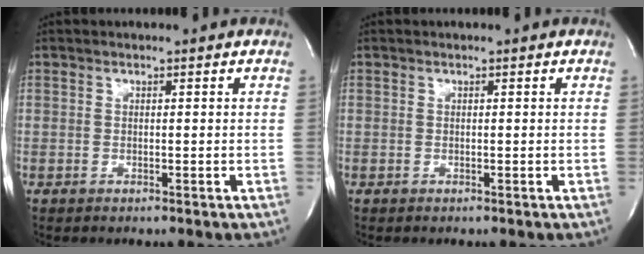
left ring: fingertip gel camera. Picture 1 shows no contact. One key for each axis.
{"total": 0.0}